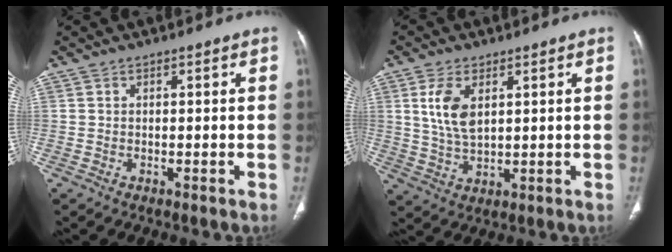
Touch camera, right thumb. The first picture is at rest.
{"total": 7.5, "force": [2.5, 4.0, 5.9], "torque": [-0.116, -0.011, 0.055]}